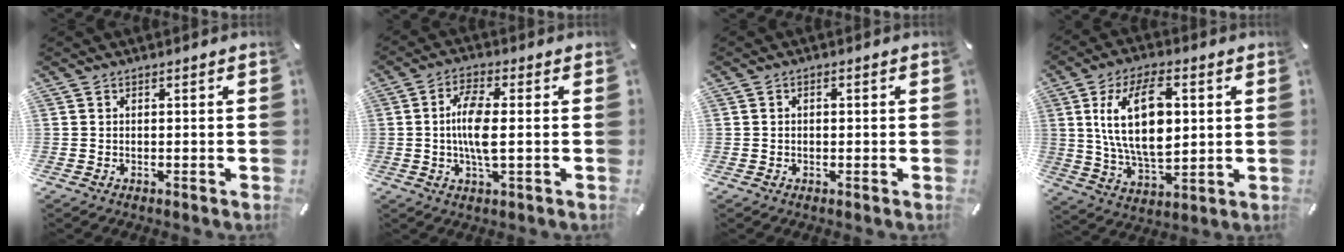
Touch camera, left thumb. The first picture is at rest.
{"total": 8.6, "force": [0.0, 2.5, 8.2], "torque": [-0.177, -0.008, -0.008]}
{"total": 1.0, "force": [-0.1, 0.7, 0.7], "torque": [-0.014, 0.003, -0.004]}
{"total": 16.6, "force": [3.9, 9.0, 13.4], "torque": [-0.265, -0.003, 0.059]}